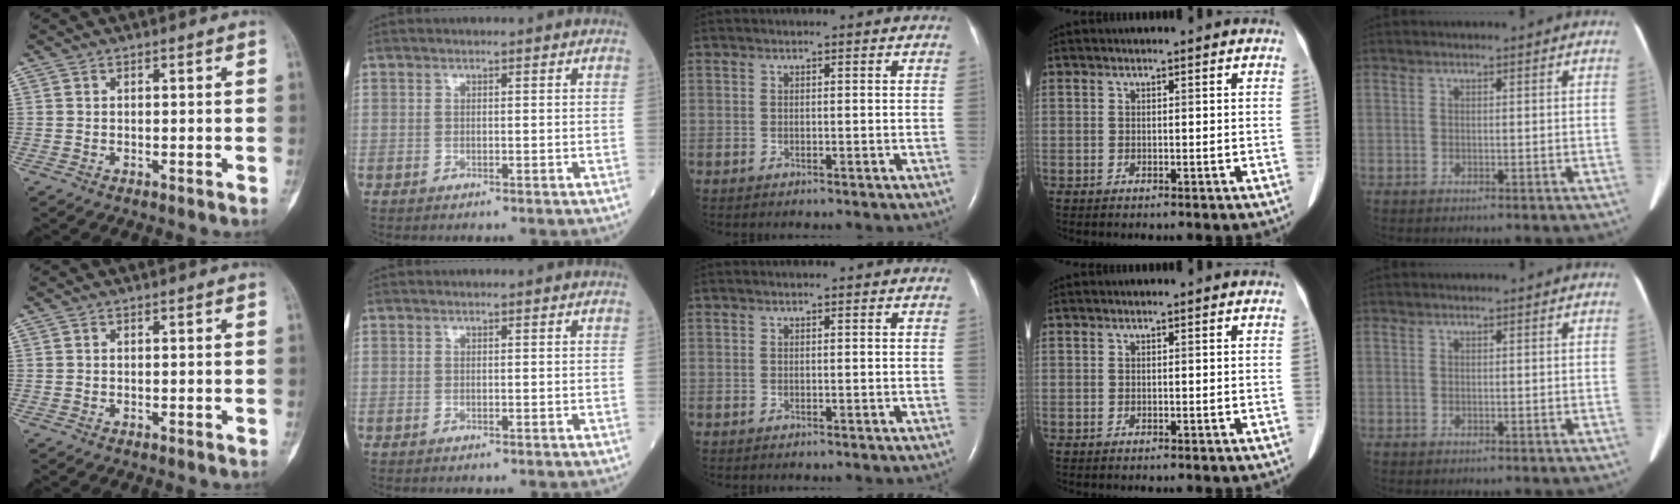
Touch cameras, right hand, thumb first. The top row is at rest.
{}